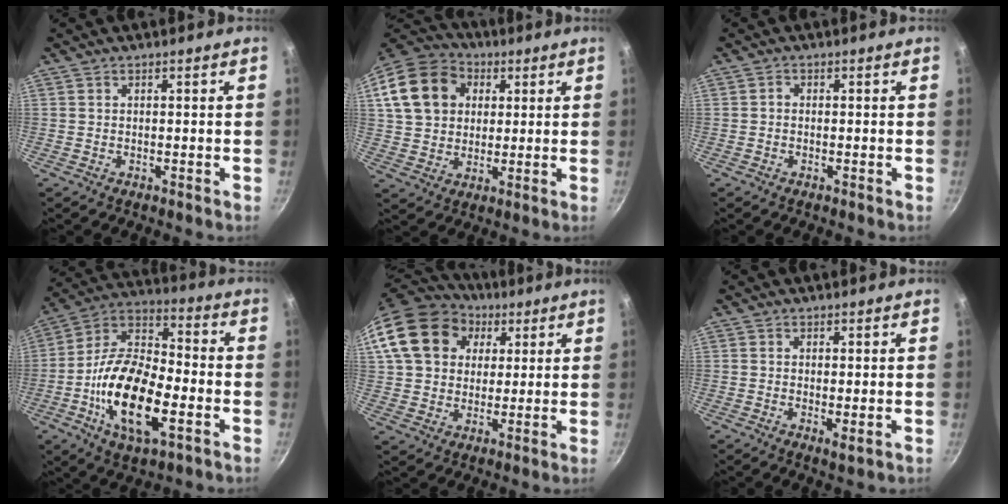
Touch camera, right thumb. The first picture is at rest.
{"total": 17.1, "force": [4.8, 13.5, 9.4], "torque": [-0.162, 0.021, 0.079]}
{"total": 0.7, "force": [-0.2, 0.6, 0.4], "torque": [-0.005, 0.004, -0.006]}
{"total": 20.6, "force": [-5.8, 9.7, 17.3], "torque": [-0.311, 0.030, -0.121]}
{"total": 19.2, "force": [6.4, 14.9, 10.3], "torque": [-0.175, 0.016, 0.108]}
{"total": 1.8, "force": [0.1, 0.4, 1.7], "torque": [-0.031, -0.009, -0.001]}